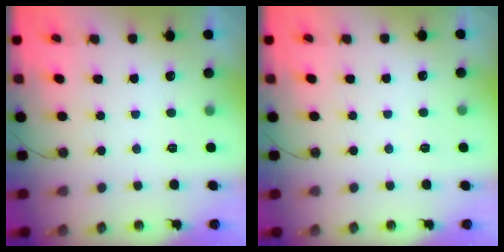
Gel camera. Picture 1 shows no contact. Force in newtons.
{"total": 2.6, "press": 2.6, "slide": 0.5}